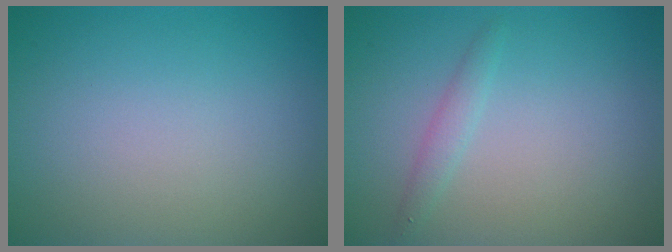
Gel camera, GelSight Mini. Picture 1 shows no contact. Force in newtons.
{"total": 1.2, "press": 1.2, "slide": 0.0}